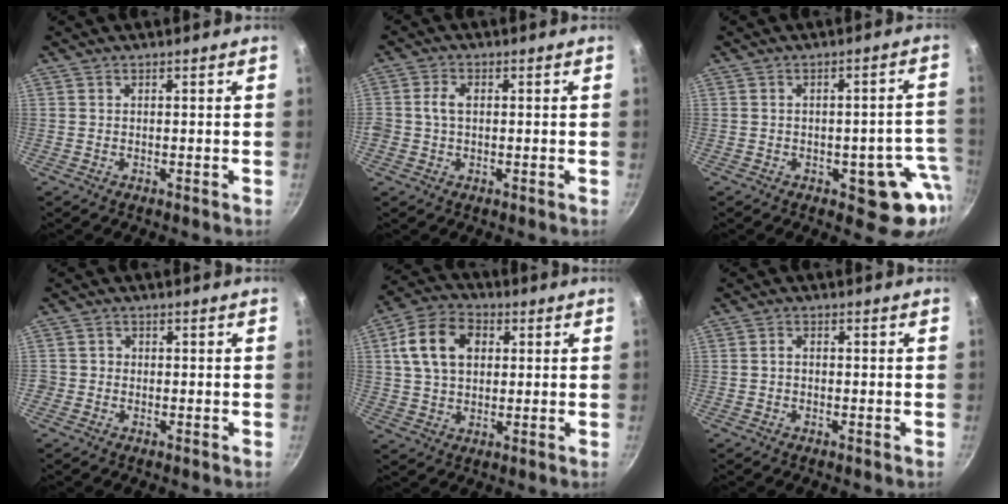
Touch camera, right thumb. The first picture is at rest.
{"total": 3.3, "force": [0.1, 2.4, 2.3], "torque": [-0.037, 0.010, -0.002]}
{"total": 9.6, "force": [-3.2, 5.1, 7.5], "torque": [-0.031, 0.027, -0.035]}
{"total": 1.8, "force": [-0.5, 1.7, 0.3], "torque": [0.004, 0.007, -0.011]}
{"total": 12.5, "force": [3.0, 8.9, 8.2], "torque": [-0.130, 0.011, 0.042]}
{"total": 1.5, "force": [-0.3, 1.1, 0.9], "torque": [-0.015, 0.010, -0.007]}